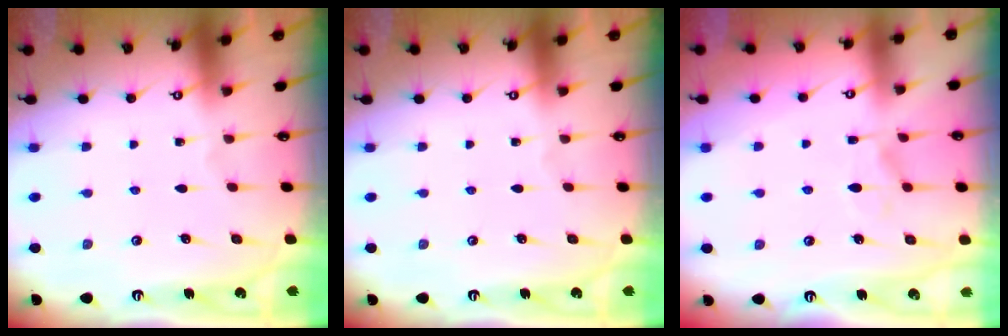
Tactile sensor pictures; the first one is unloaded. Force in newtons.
{"total": 0.0}
{"total": 0.7, "press": 0.3, "slide": 0.7}